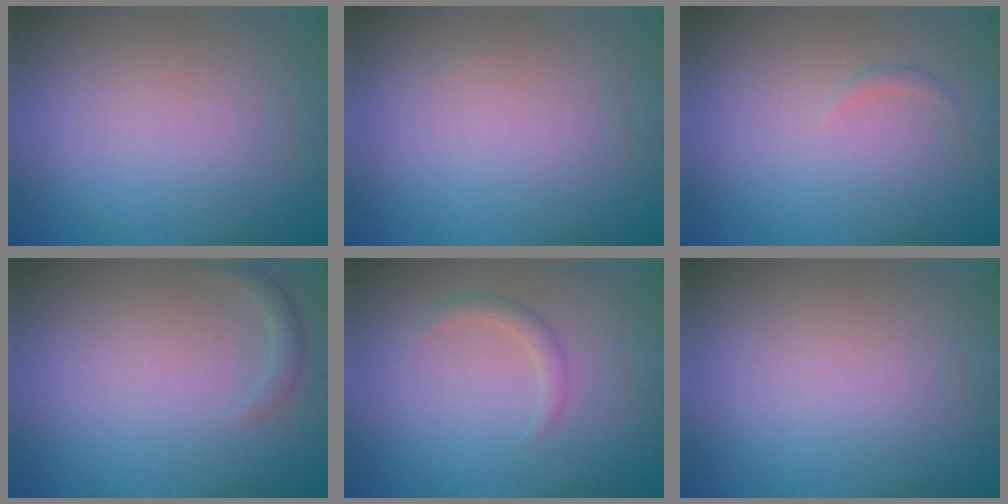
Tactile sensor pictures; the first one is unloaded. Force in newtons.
{"total": 0.0}
{"total": 0.5, "press": 0.5, "slide": 0.0}
{"total": 1.1, "press": 1.1, "slide": 0.0}
{"total": 1.4, "press": 1.4, "slide": 0.1}
{"total": 0.0}